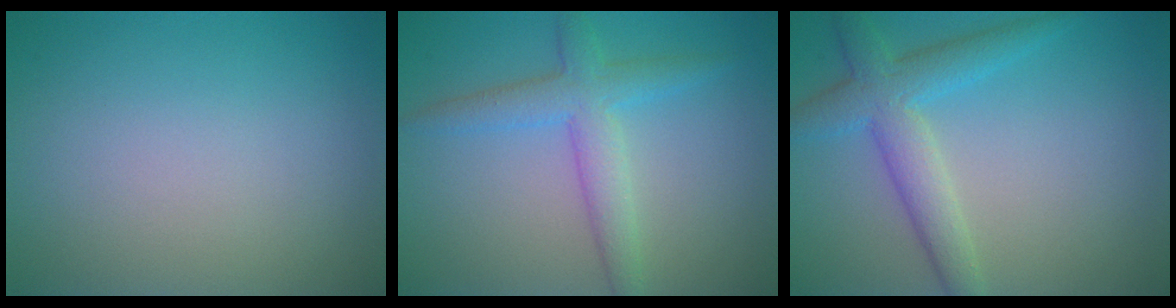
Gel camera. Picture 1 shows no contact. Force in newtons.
{"total": 3.8, "press": 3.8, "slide": 0.0}
{"total": 4.5, "press": 4.5, "slide": 0.2}